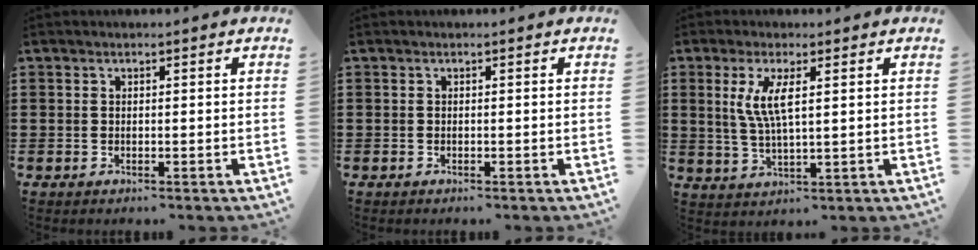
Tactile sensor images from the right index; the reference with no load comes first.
{"total": 0.0}
{"total": 5.5, "force": [1.7, 1.1, 5.1], "torque": [-0.112, -0.002, 0.026]}